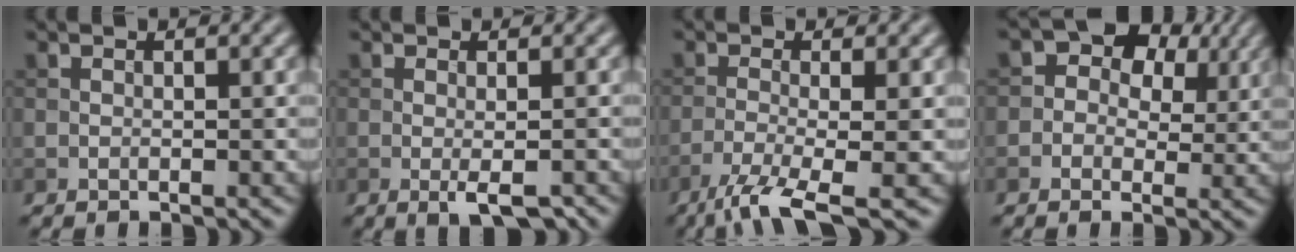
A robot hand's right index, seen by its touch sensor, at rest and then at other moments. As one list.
[{"total": 2.4, "force": [-0.8, 0.4, 2.2], "torque": [-0.039, -0.003, -0.011]}, {"total": 5.2, "force": [-3.1, 1.0, 4.0], "torque": [-0.070, -0.006, -0.070]}, {"total": 5.6, "force": [1.8, 4.2, 3.2], "torque": [-0.042, 0.011, 0.005]}]